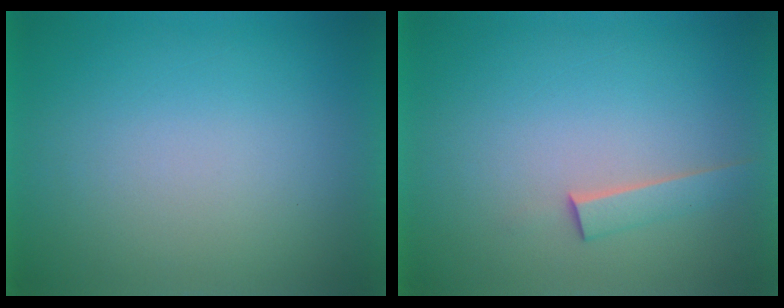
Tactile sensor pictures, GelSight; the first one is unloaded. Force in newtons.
{"total": 2.0}